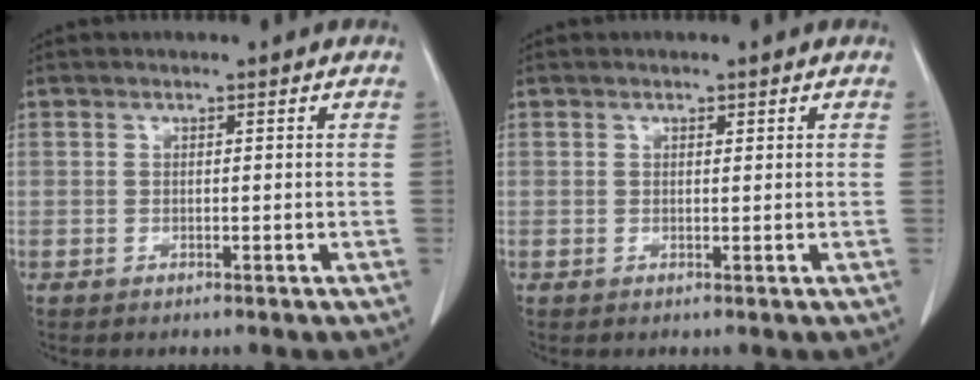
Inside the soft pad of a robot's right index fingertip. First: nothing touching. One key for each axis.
{"total": 0.6, "fx": 0.4, "fy": 0.3, "fz": 0.3, "tx": -0.006, "ty": -0.003, "tz": 0.006}